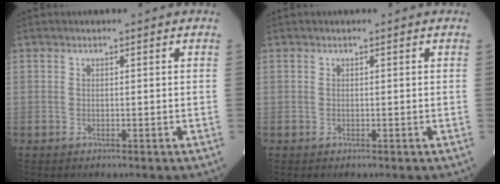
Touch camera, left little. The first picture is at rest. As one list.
[{"total": 0.0}]